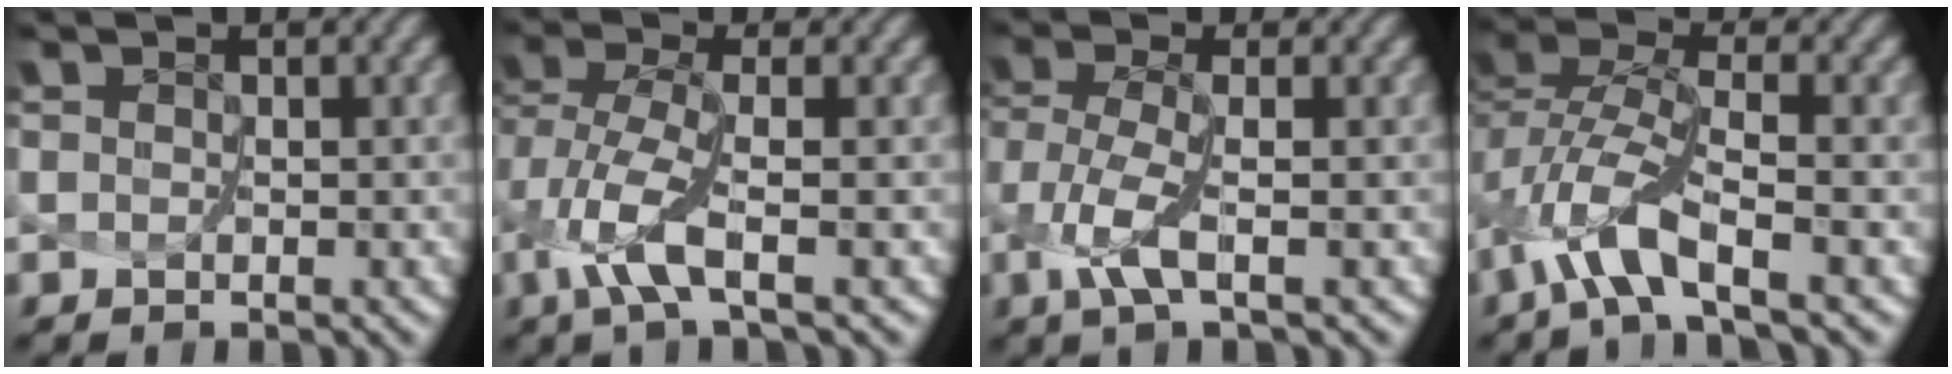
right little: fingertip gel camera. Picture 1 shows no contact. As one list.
[{"total": 3.9, "force": [-1.4, 0.8, 3.5], "torque": [-0.088, 0.000, -0.023]}, {"total": 3.2, "force": [-1.0, 0.8, 3.0], "torque": [-0.081, 0.001, -0.016]}, {"total": 5.1, "force": [-3.0, 0.9, 4.1], "torque": [-0.096, 0.003, -0.062]}]